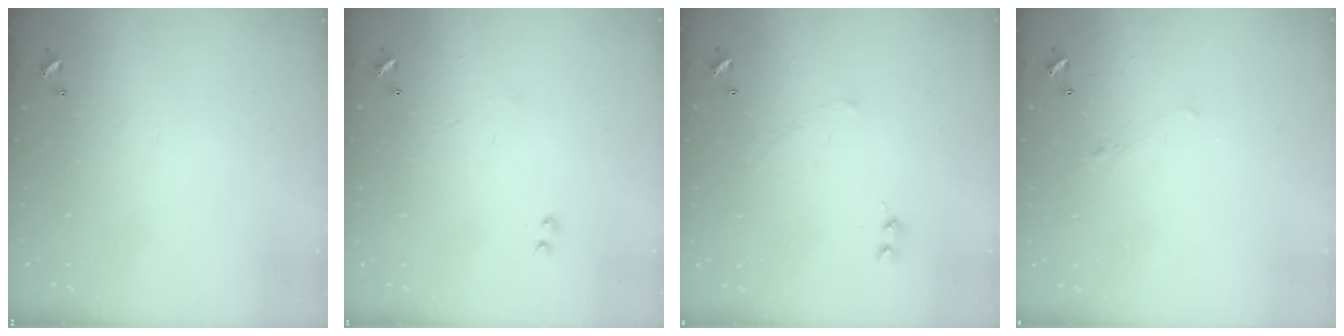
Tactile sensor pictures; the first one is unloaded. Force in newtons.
{"total": 0.9, "press": 0.8, "slide": 0.5}
{"total": 2.1, "press": 2.0, "slide": 0.7}
{"total": 0.7, "press": 0.2, "slide": 0.6}